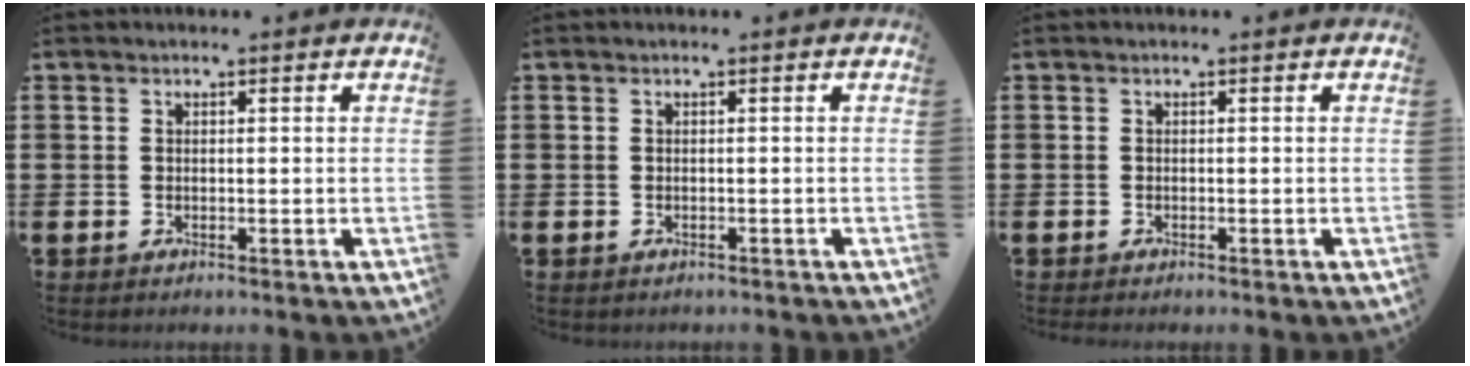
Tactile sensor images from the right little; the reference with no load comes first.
{"total": 0.0}
{"total": 0.0}